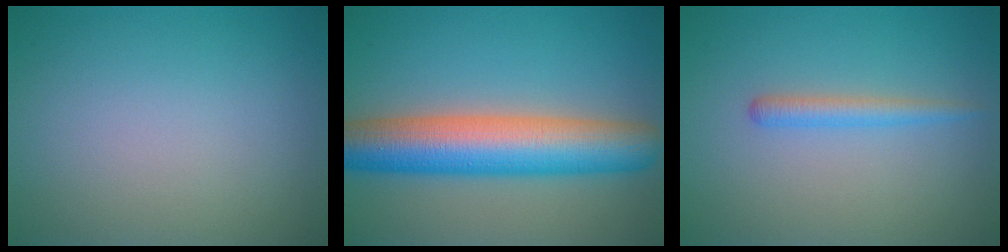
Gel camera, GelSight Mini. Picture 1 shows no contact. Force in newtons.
{"total": 9.6, "press": 9.6, "slide": 0.3}
{"total": 1.7, "press": 1.7, "slide": 0.2}